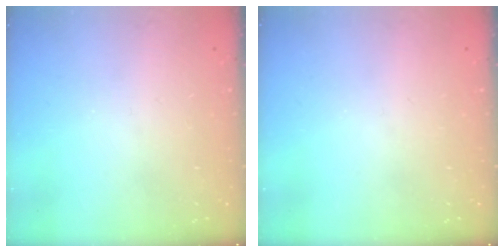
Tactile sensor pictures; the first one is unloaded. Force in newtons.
{"total": 0.0}